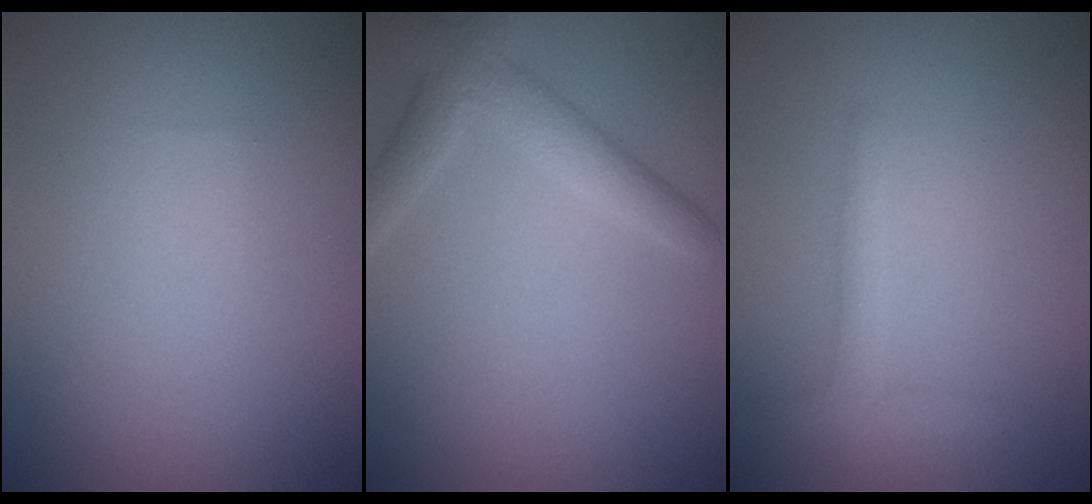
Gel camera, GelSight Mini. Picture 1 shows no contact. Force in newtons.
{"total": 3.2, "press": 3.2, "slide": 0.2}
{"total": 1.9, "press": 1.9, "slide": 0.2}